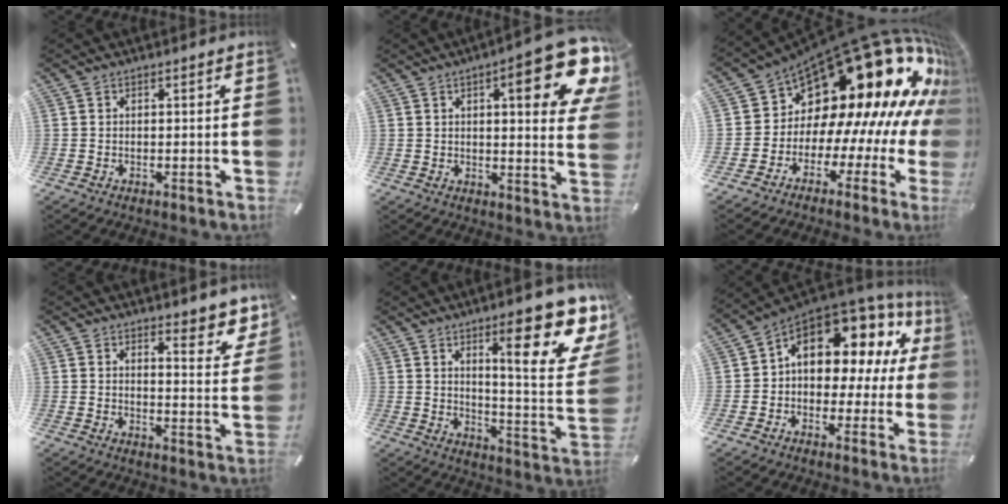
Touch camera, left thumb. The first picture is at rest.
{"total": 16.5, "force": [8.0, 4.7, 13.6], "torque": [-0.175, -0.047, 0.120]}
{"total": 25.1, "force": [12.7, 12.7, 17.5], "torque": [-0.271, -0.148, 0.244]}
{"total": 7.0, "force": [5.8, 2.7, 2.7], "torque": [-0.019, -0.055, 0.099]}
{"total": 20.9, "force": [12.0, 5.5, 16.2], "torque": [-0.216, -0.087, 0.182]}
{"total": 13.2, "force": [6.1, 8.2, 8.3], "torque": [-0.118, -0.053, 0.100]}